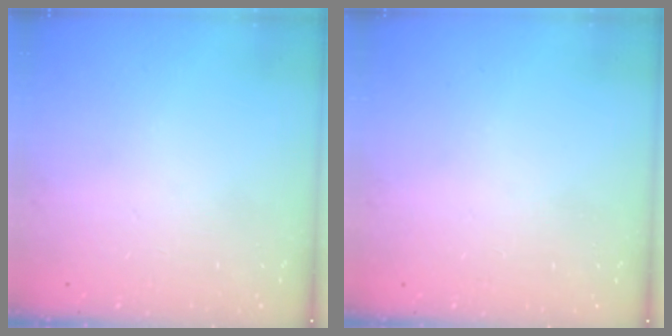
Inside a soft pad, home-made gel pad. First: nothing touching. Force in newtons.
{"total": 0.0}